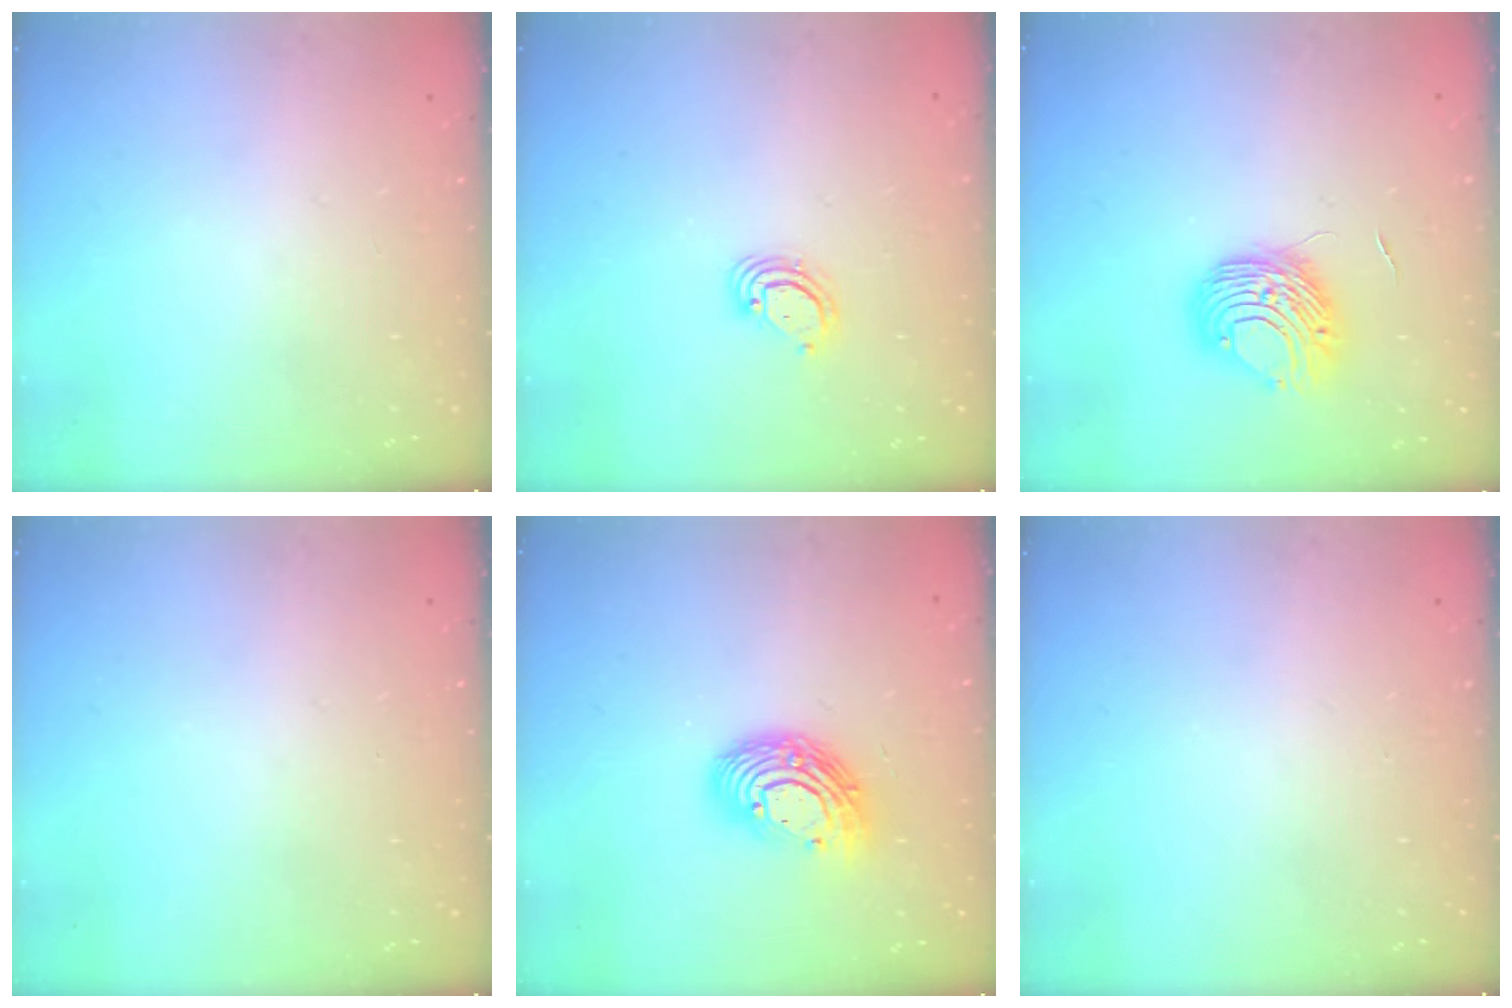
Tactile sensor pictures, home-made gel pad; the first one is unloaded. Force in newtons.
{"total": 3.2, "press": 3.2, "slide": 0.2}
{"total": 8.8, "press": 8.8, "slide": 0.3}
{"total": 0.0}
{"total": 12.6, "press": 12.6, "slide": 1.2}
{"total": 0.0}